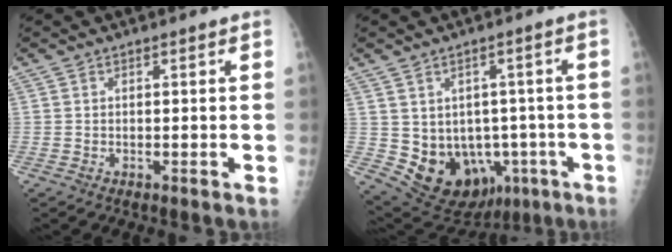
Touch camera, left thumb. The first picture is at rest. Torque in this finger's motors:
{"motor_torque": [-0.50, 0.57, 0.27, -0.19, 0.09]}